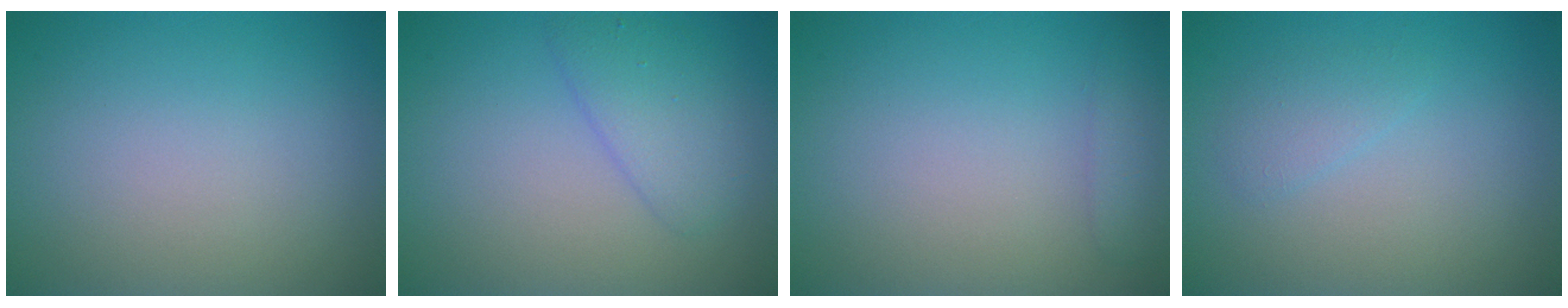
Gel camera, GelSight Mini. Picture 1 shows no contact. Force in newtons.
{"total": 2.7, "press": 2.7, "slide": 0.1}
{"total": 1.5, "press": 1.5, "slide": 0.1}
{"total": 1.2, "press": 1.2, "slide": 0.1}